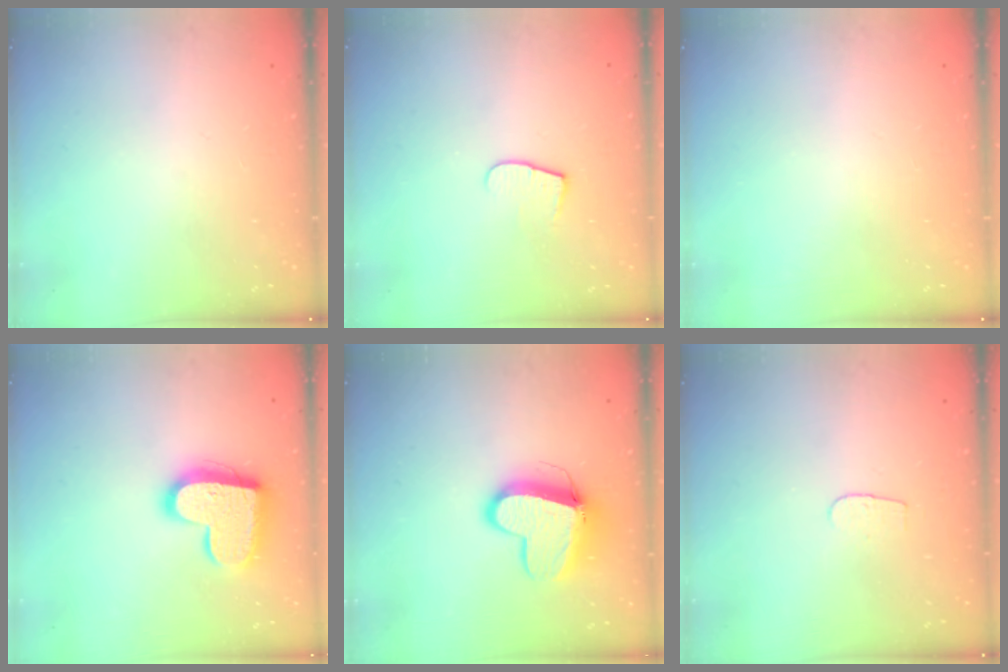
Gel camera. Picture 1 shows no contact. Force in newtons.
{"total": 5.7, "press": 5.7, "slide": 0.5}
{"total": 0.0}
{"total": 16.3, "press": 16.3, "slide": 1.3}
{"total": 11.7, "press": 11.6, "slide": 1.3}
{"total": 3.1, "press": 3.1, "slide": 0.2}